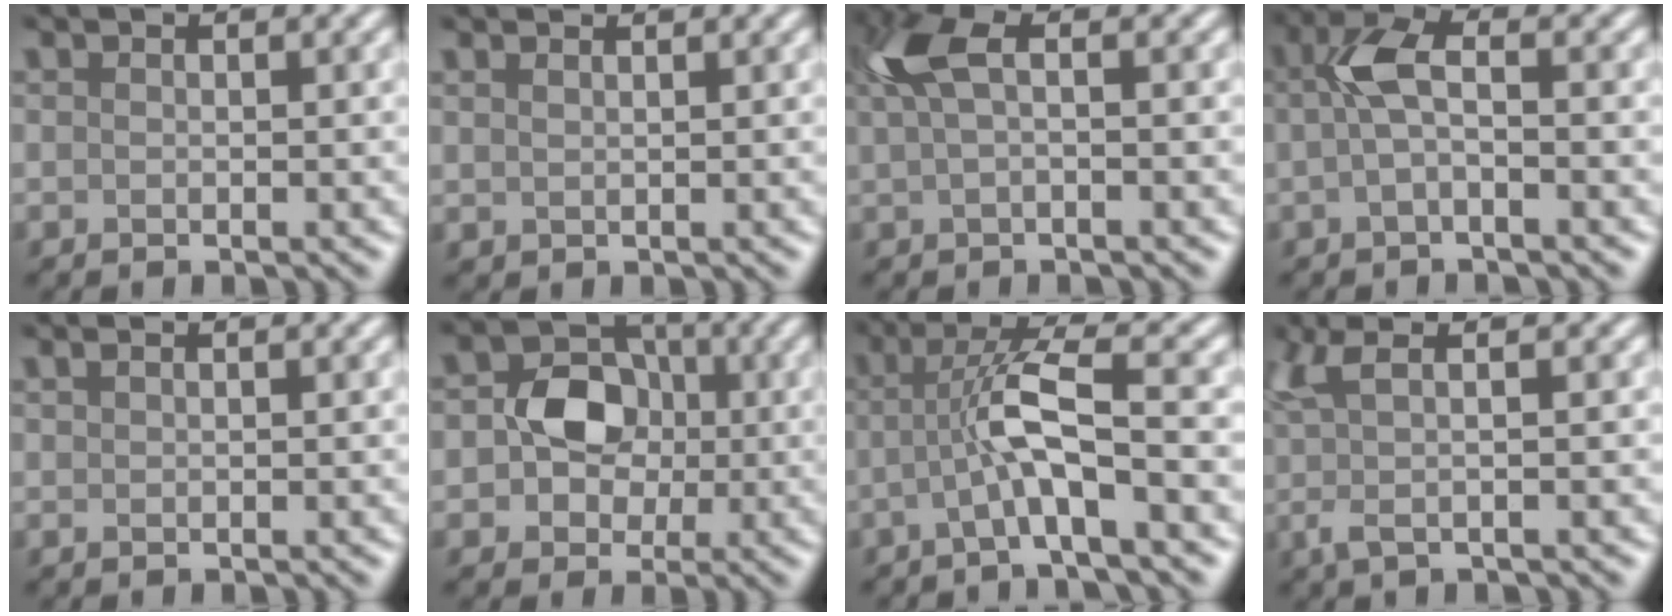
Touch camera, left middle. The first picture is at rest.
{"total": 1.2, "force": [1.0, 0.5, 0.4], "torque": [-0.016, 0.005, 0.021]}
{"total": 3.5, "force": [1.1, 1.2, 3.2], "torque": [-0.078, 0.014, 0.017]}
{"total": 2.9, "force": [-0.1, 0.9, 2.8], "torque": [-0.063, 0.013, -0.007]}
{"total": 0.8, "force": [0.6, 0.3, 0.5], "torque": [-0.015, 0.007, 0.013]}
{"total": 5.3, "force": [-0.1, 4.3, 3.2], "torque": [-0.049, 0.011, -0.009]}
{"total": 4.6, "force": [-1.1, 0.3, 4.5], "torque": [-0.092, 0.018, -0.026]}
{"total": 3.3, "force": [1.1, 0.7, 3.0], "torque": [-0.070, 0.007, 0.020]}